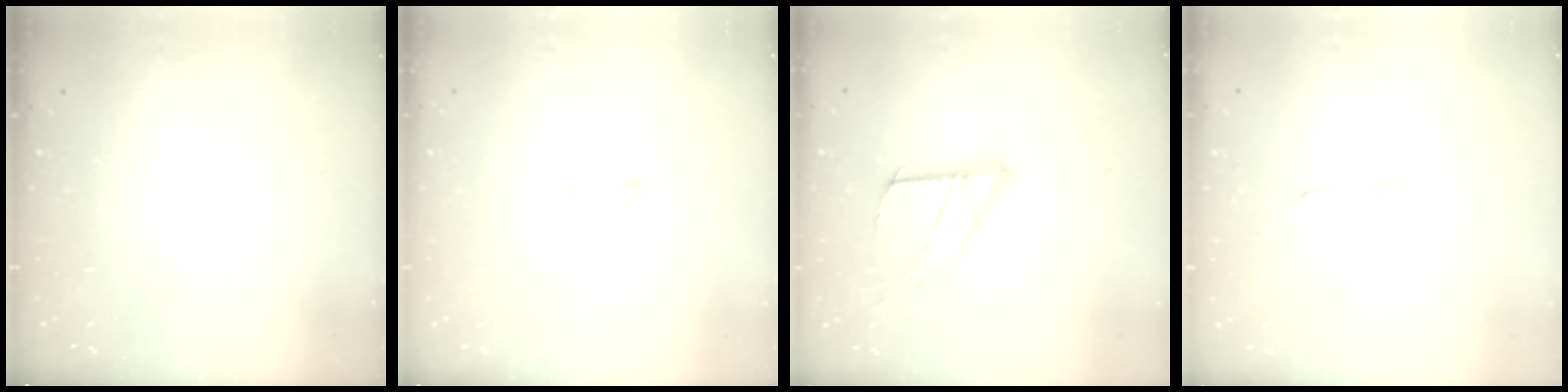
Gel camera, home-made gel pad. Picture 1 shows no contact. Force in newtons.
{"total": 2.5, "press": 2.5, "slide": 0.1}
{"total": 17.6, "press": 17.5, "slide": 1.7}
{"total": 4.4, "press": 4.4, "slide": 0.5}